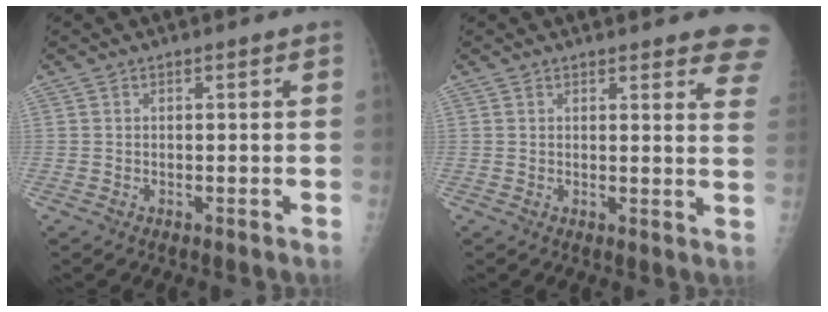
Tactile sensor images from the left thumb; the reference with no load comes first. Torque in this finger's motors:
{"motor_torque": [3.79, 1.22, 1.11, -1.01, 0.04]}